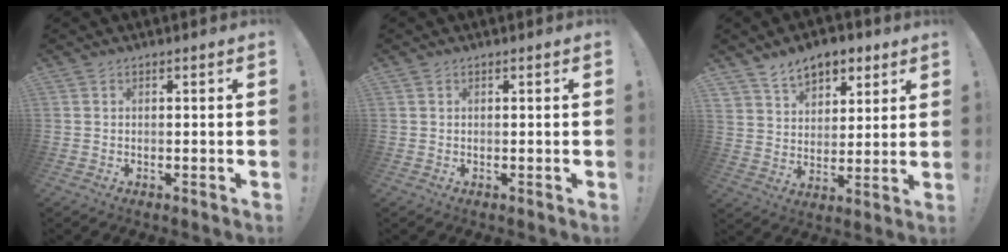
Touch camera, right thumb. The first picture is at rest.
{"total": 0.0}
{"total": 10.1, "force": [7.1, 6.5, 3.1], "torque": [-0.043, -0.047, 0.136]}